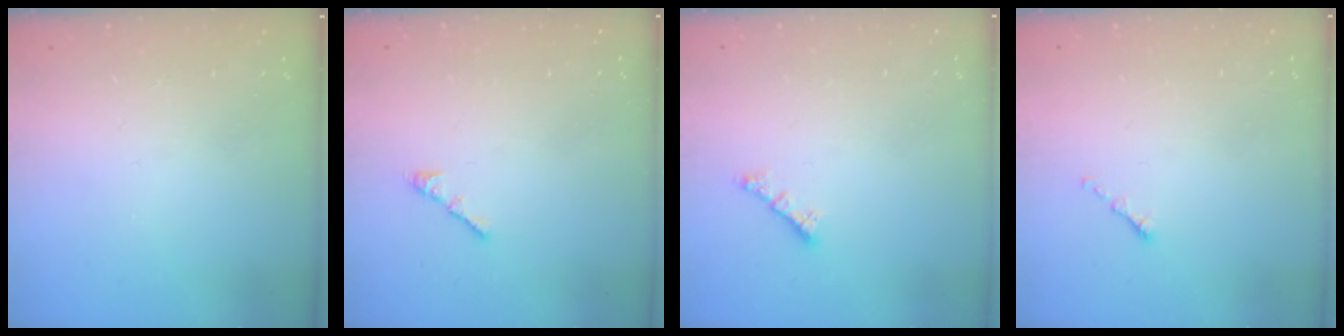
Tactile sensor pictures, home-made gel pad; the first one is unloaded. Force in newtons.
{"total": 3.0, "press": 2.9, "slide": 0.8}
{"total": 0.8, "press": 0.7, "slide": 0.4}
{"total": 0.6, "press": 0.5, "slide": 0.2}